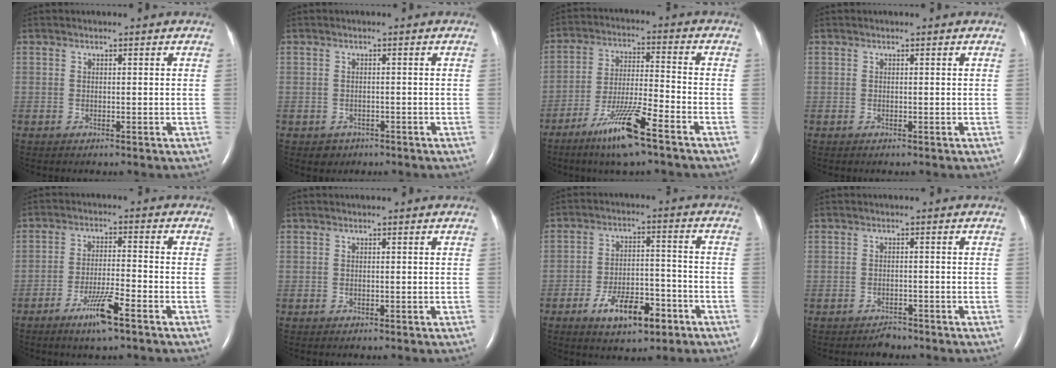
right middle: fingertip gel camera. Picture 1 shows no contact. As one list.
[{"total": 1.6, "force": [-1.0, 1.3, 0.1], "torque": [-0.004, 0.005, -0.010]}, {"total": 11.0, "force": [-7.1, 0.4, 8.5], "torque": [-0.166, -0.023, -0.130]}, {"total": 0.0}, {"total": 6.7, "force": [-4.2, 0.3, 5.2], "torque": [-0.102, -0.009, -0.076]}, {"total": 0.0}, {"total": 9.4, "force": [-5.3, 3.8, 6.8], "torque": [-0.123, 0.007, -0.080]}, {"total": 1.5, "force": [-1.4, 0.6, 0.1], "torque": [-0.008, -0.002, -0.021]}]